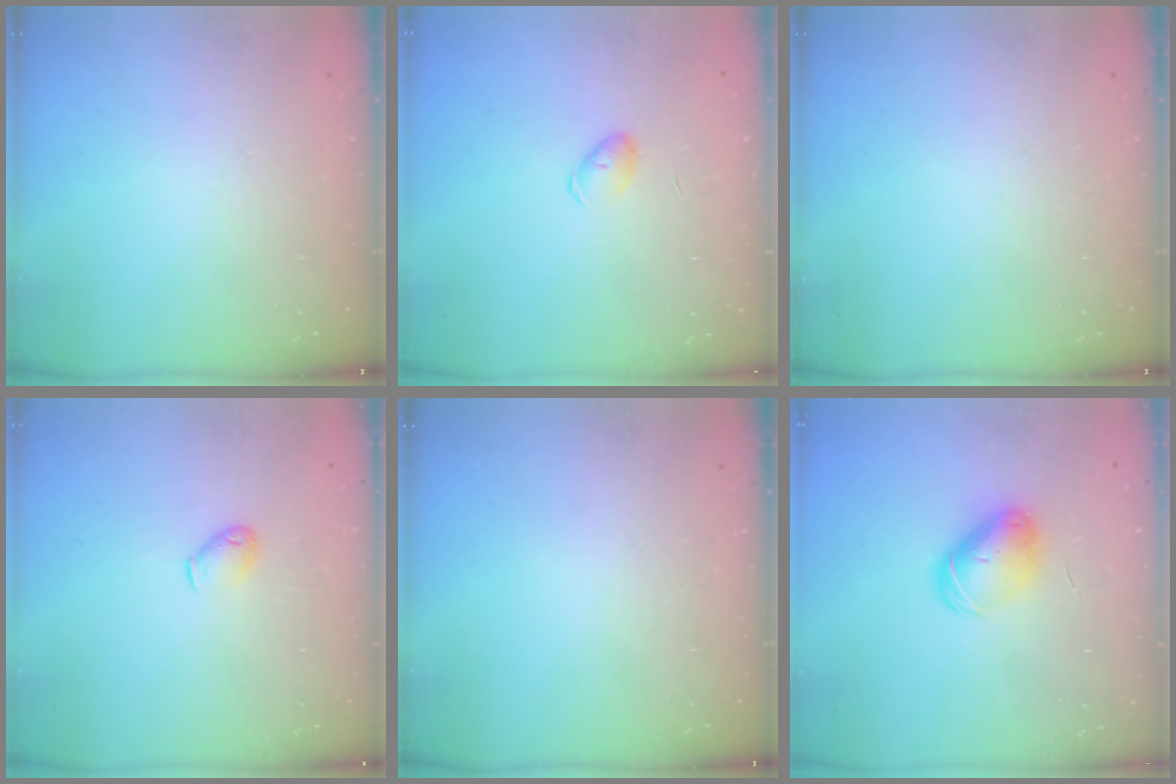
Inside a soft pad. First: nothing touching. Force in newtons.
{"total": 4.5, "press": 4.5, "slide": 0.5}
{"total": 0.0}
{"total": 6.2, "press": 6.0, "slide": 1.3}
{"total": 0.0}
{"total": 7.8, "press": 7.8, "slide": 0.2}